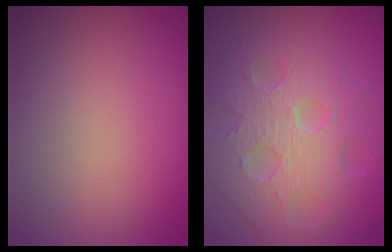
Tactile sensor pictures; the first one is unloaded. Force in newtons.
{"total": 8.7, "press": 5.9, "slide": 6.4}